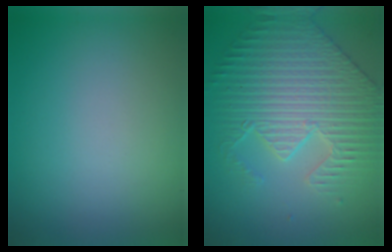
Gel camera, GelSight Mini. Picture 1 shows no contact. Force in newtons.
{"total": 5.0, "press": 4.9, "slide": 1.3}